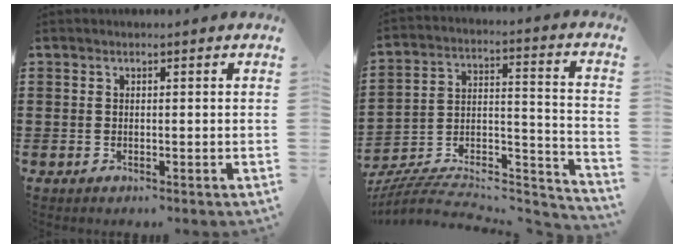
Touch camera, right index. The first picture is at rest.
{"total": 8.7, "force": [-7.8, 2.2, 3.1], "torque": [-0.044, 0.007, -0.153]}